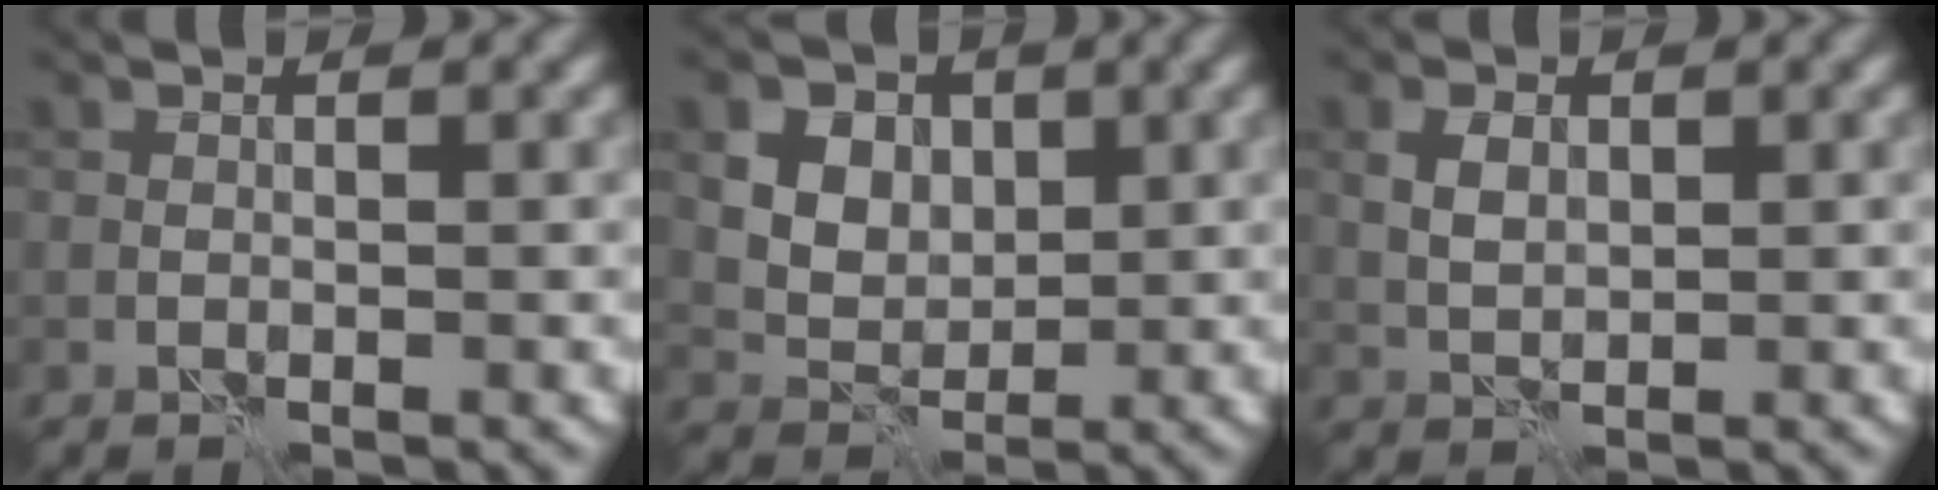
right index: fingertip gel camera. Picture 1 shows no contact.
{"total": 10.3, "force": [4.4, 7.9, 5.0], "torque": [-0.091, 0.031, 0.062]}
{"total": 2.2, "force": [0.6, 1.5, 1.4], "torque": [-0.033, 0.003, 0.012]}